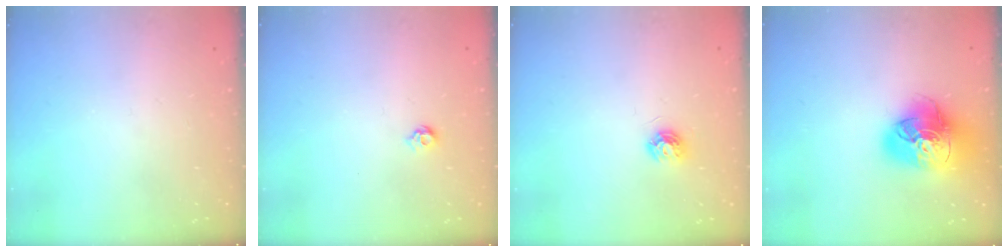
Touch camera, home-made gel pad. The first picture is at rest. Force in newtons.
{"total": 4.4, "press": 4.3, "slide": 0.9}
{"total": 5.9, "press": 5.9, "slide": 0.5}
{"total": 21.8, "press": 21.6, "slide": 2.6}